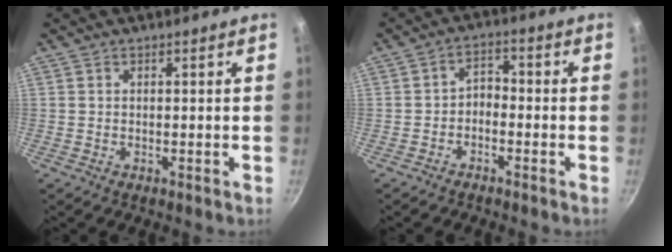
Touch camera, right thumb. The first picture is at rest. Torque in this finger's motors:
{"motor_torque": [-0.13, -0.38, 0.05, -0.11, 0.05]}